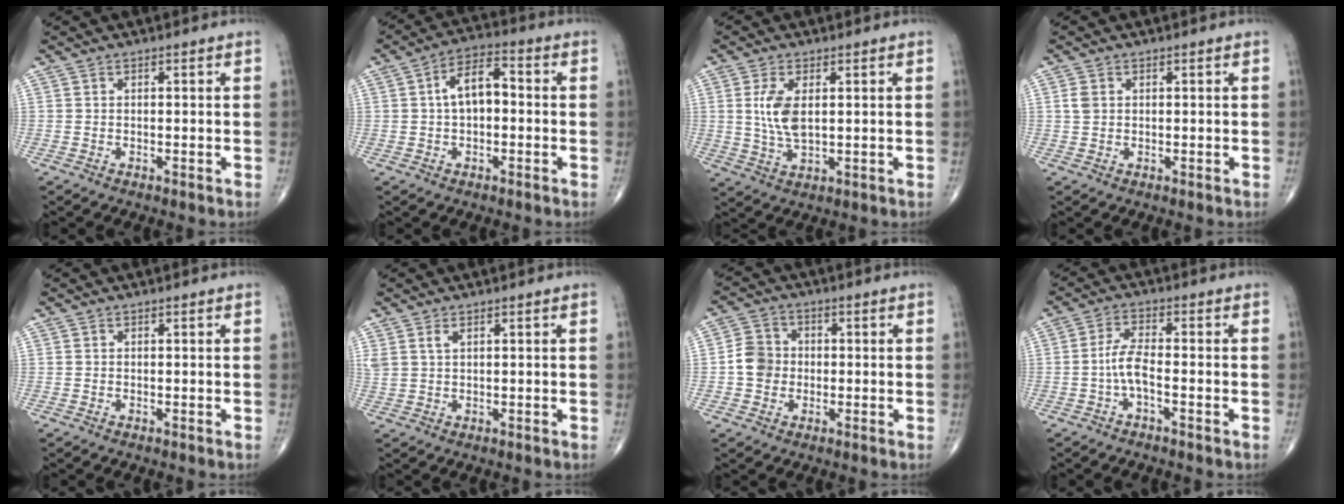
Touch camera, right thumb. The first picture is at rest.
{"total": 7.8, "force": [0.3, 4.2, 6.5], "torque": [-0.106, 0.031, -0.006]}
{"total": 6.5, "force": [1.2, 3.1, 5.7], "torque": [-0.117, -0.008, 0.027]}
{"total": 1.9, "force": [0.4, 1.5, 1.2], "torque": [-0.024, 0.003, 0.010]}
{"total": 0.0}
{"total": 2.2, "force": [1.2, 1.0, 1.5], "torque": [-0.040, 0.005, 0.034]}
{"total": 5.8, "force": [-0.6, 5.1, 2.6], "torque": [-0.030, 0.013, -0.020]}
{"total": 4.5, "force": [-1.4, 1.1, 4.1], "torque": [-0.088, 0.015, -0.033]}